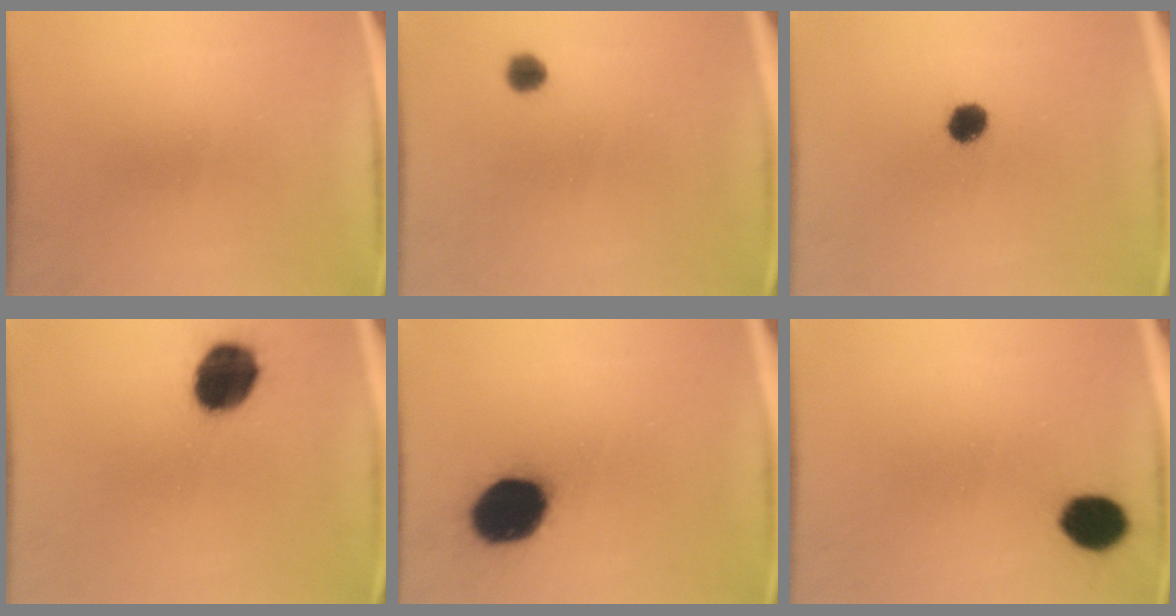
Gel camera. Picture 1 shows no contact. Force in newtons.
{"total": 2.3}
{"total": 4.3}
{"total": 13.0}
{"total": 18.0}
{"total": 7.2}